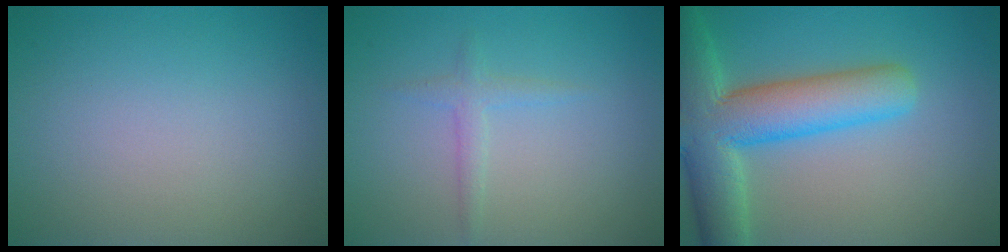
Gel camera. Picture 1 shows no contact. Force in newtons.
{"total": 1.4, "press": 1.4, "slide": 0.1}
{"total": 9.6, "press": 9.6, "slide": 0.8}